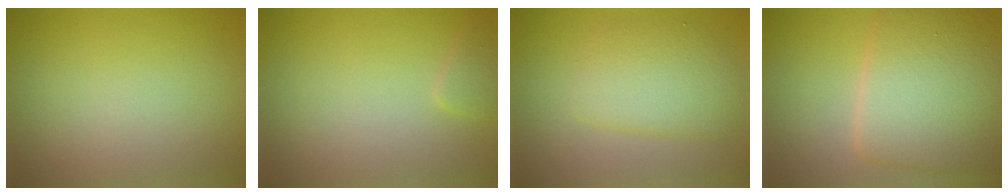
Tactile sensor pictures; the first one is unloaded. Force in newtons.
{"total": 1.1, "press": 1.1, "slide": 0.1}
{"total": 4.2, "press": 4.2, "slide": 0.0}
{"total": 9.1, "press": 9.1, "slide": 0.2}